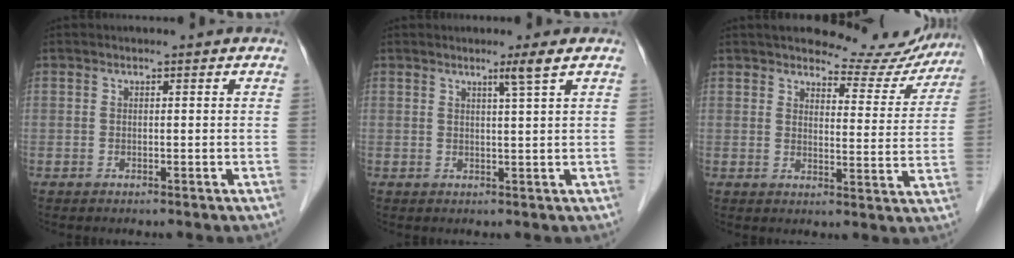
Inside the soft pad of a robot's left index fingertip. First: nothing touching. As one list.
[{"total": 2.2, "force": [1.3, -0.9, 1.5], "torque": [-0.036, -0.010, 0.029]}, {"total": 11.2, "force": [10.7, 2.8, 1.7], "torque": [-0.004, -0.021, 0.117]}]